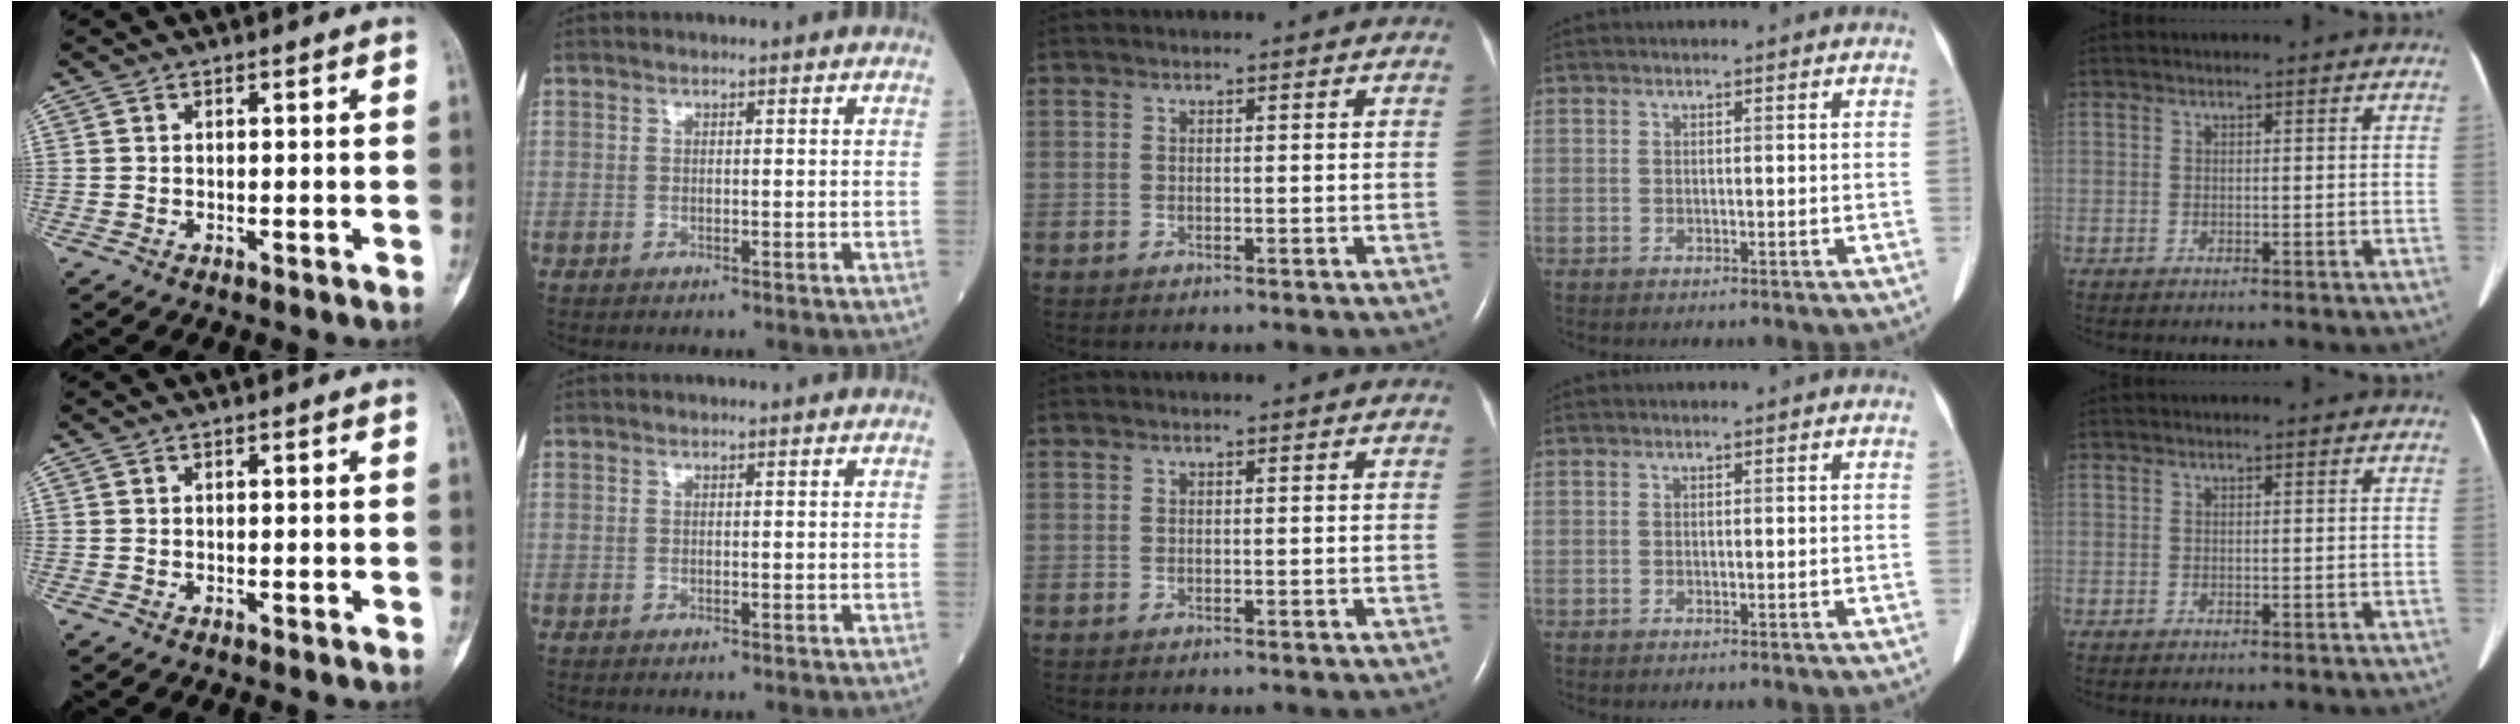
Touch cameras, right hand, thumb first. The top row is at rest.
{}